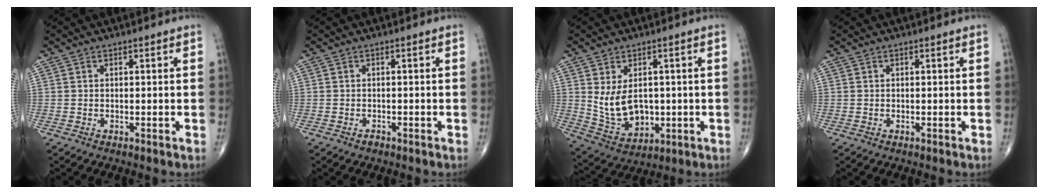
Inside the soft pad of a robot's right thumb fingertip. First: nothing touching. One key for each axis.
{"total": 0.8, "fx": -0.6, "fy": 0.5, "fz": 0.2, "tx": -0.003, "ty": 0.004, "tz": -0.011}
{"total": 9.7, "fx": 0.6, "fy": 6.7, "fz": 6.9, "tx": -0.104, "ty": -0.012, "tz": 0.034}
{"total": 0.0}